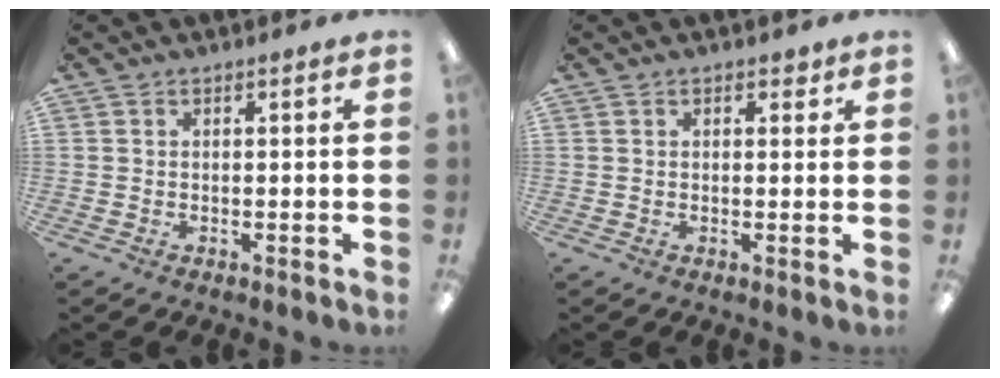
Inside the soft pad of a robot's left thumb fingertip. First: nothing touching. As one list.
[{"total": 1.7, "force": [0.9, 1.0, 0.9], "torque": [-0.003, -0.003, 0.013]}]